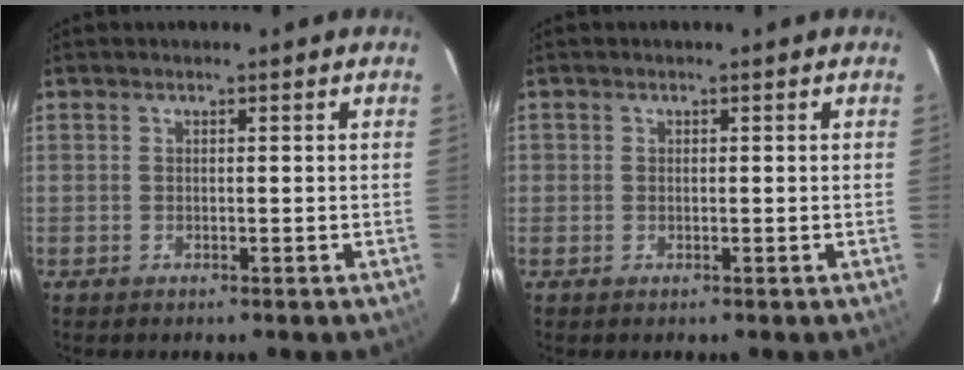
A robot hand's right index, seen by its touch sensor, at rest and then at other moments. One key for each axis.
{"total": 0.5, "fx": 0.0, "fy": 0.5, "fz": 0.1, "tx": 0.000, "ty": 0.001, "tz": 0.000}